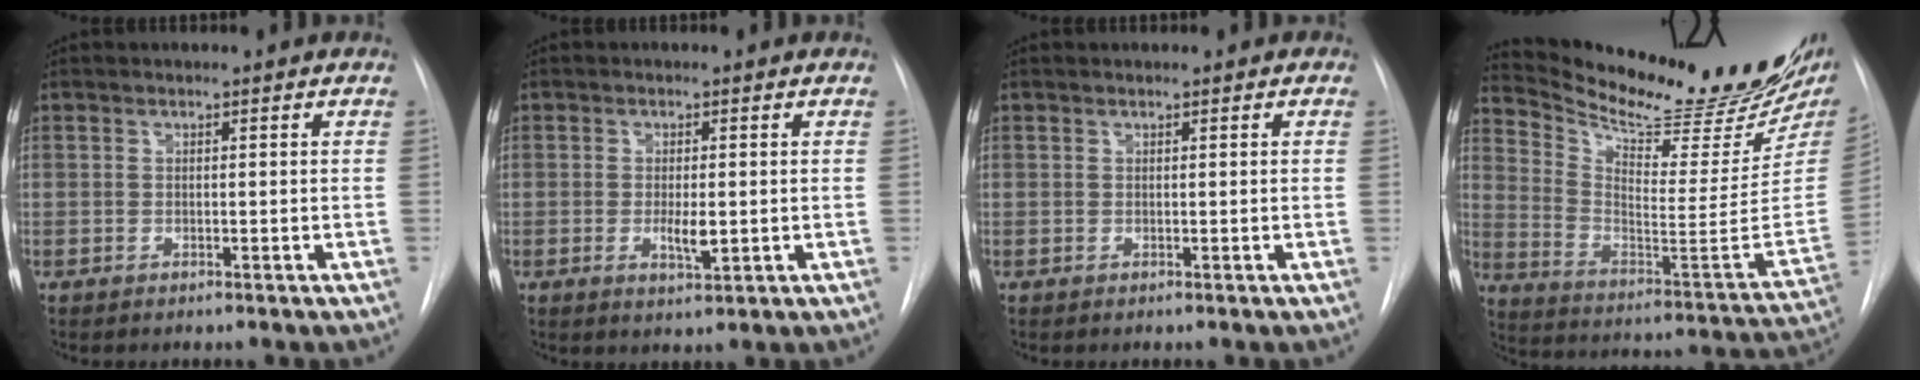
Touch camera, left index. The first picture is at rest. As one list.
[{"total": 3.1, "force": [-0.3, 1.0, 2.9], "torque": [-0.052, -0.005, -0.003]}, {"total": 0.5, "force": [0.4, 0.3, 0.1], "torque": [-0.002, 0.004, 0.004]}, {"total": 27.0, "force": [24.0, 3.6, 11.9], "torque": [-0.198, -0.093, 0.336]}]